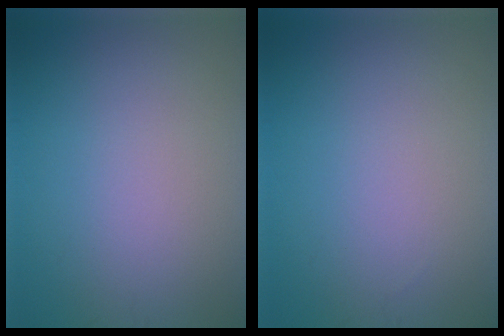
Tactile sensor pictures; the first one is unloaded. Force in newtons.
{"total": 0.0}